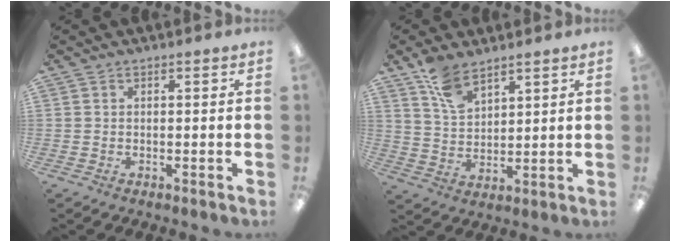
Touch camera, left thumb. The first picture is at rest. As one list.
[{"total": 8.7, "force": [6.5, 4.0, 4.2], "torque": [-0.085, -0.026, 0.121]}]